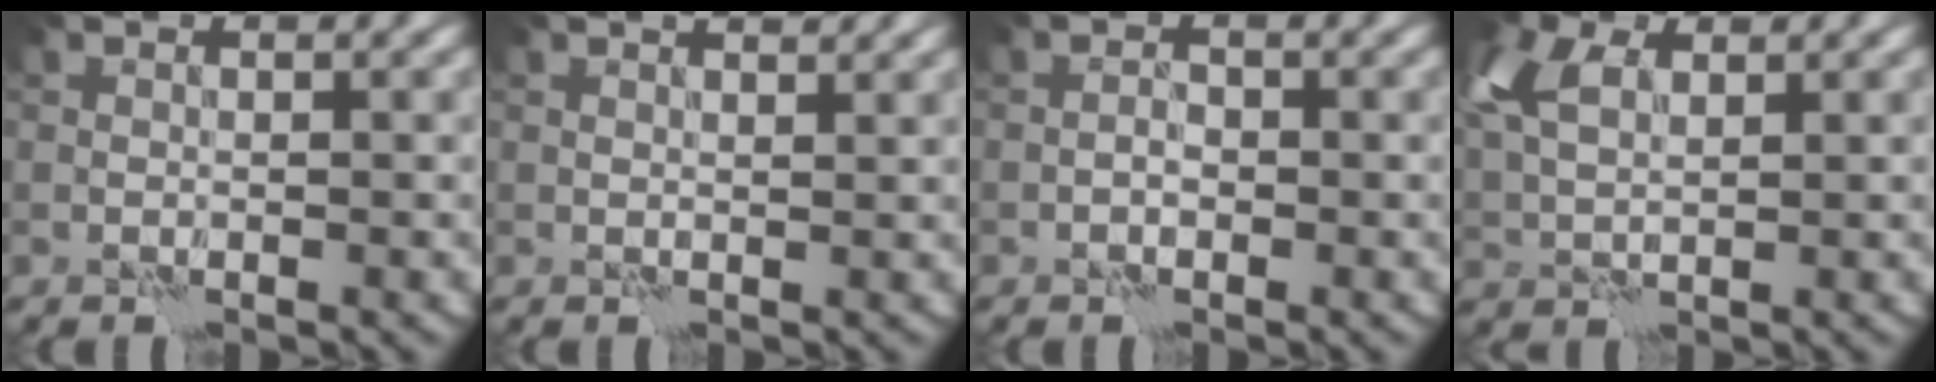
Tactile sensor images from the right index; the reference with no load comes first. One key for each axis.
{"total": 1.5, "fx": 1.3, "fy": 0.3, "fz": 0.8, "tx": -0.012, "ty": -0.004, "tz": 0.015}
{"total": 0.9, "fx": -0.5, "fy": 0.5, "fz": 0.6, "tx": -0.007, "ty": 0.005, "tz": -0.012}
{"total": 5.3, "fx": 2.1, "fy": 3.0, "fz": 3.8, "tx": -0.107, "ty": 0.021, "tz": 0.034}